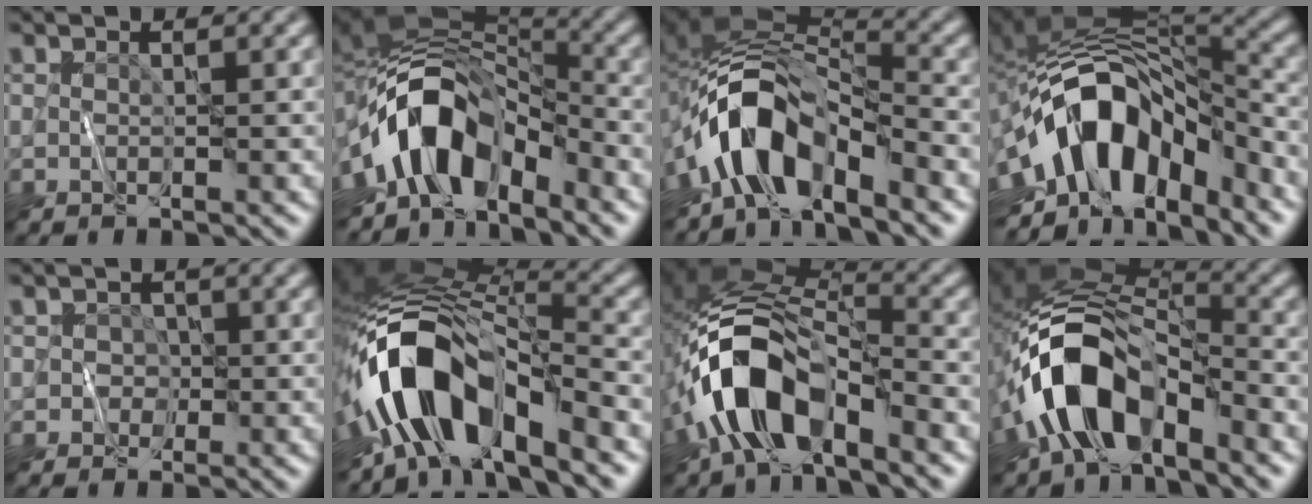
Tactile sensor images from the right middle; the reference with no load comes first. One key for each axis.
{"total": 11.1, "fx": -5.5, "fy": 5.9, "fz": 7.6, "tx": -0.124, "ty": 0.005, "tz": -0.102}
{"total": 8.8, "fx": -4.7, "fy": 4.3, "fz": 6.1, "tx": -0.102, "ty": 0.006, "tz": -0.092}
{"total": 12.6, "fx": -5.2, "fy": 7.0, "fz": 9.1, "tx": -0.146, "ty": 0.007, "tz": -0.092}
{"total": 1.4, "fx": -0.2, "fy": 1.4, "fz": 0.1, "tx": 0.020, "ty": 0.010, "tz": -0.014}
{"total": 12.0, "fx": -5.3, "fy": 5.1, "fz": 9.4, "tx": -0.161, "ty": 0.008, "tz": -0.100}
{"total": 10.3, "fx": -4.6, "fy": 5.2, "fz": 7.6, "tx": -0.153, "ty": 0.001, "tz": -0.091}
{"total": 9.8, "fx": -4.6, "fy": 5.5, "fz": 6.7, "tx": -0.122, "ty": 0.000, "tz": -0.086}